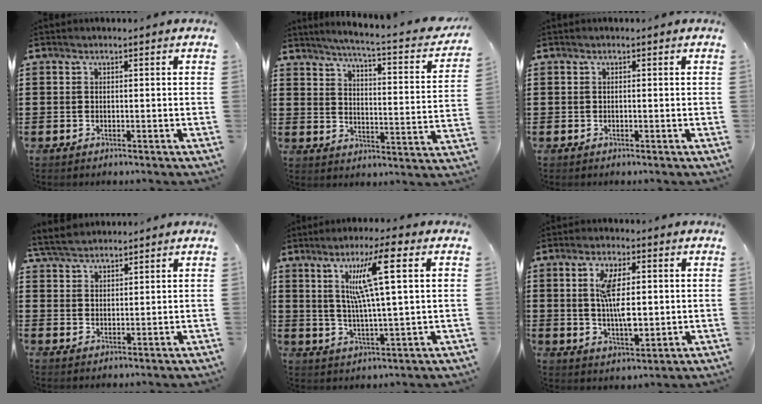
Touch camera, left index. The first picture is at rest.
{"total": 4.2, "force": [3.4, -0.7, 2.4], "torque": [-0.065, -0.034, 0.047]}
{"total": 0.0}
{"total": 4.1, "force": [3.8, 1.1, 1.2], "torque": [-0.035, -0.001, 0.070]}
{"total": 10.8, "force": [4.3, 0.6, 9.9], "torque": [-0.198, 0.005, 0.064]}
{"total": 8.0, "force": [1.0, 3.4, 7.2], "torque": [-0.131, 0.003, 0.012]}